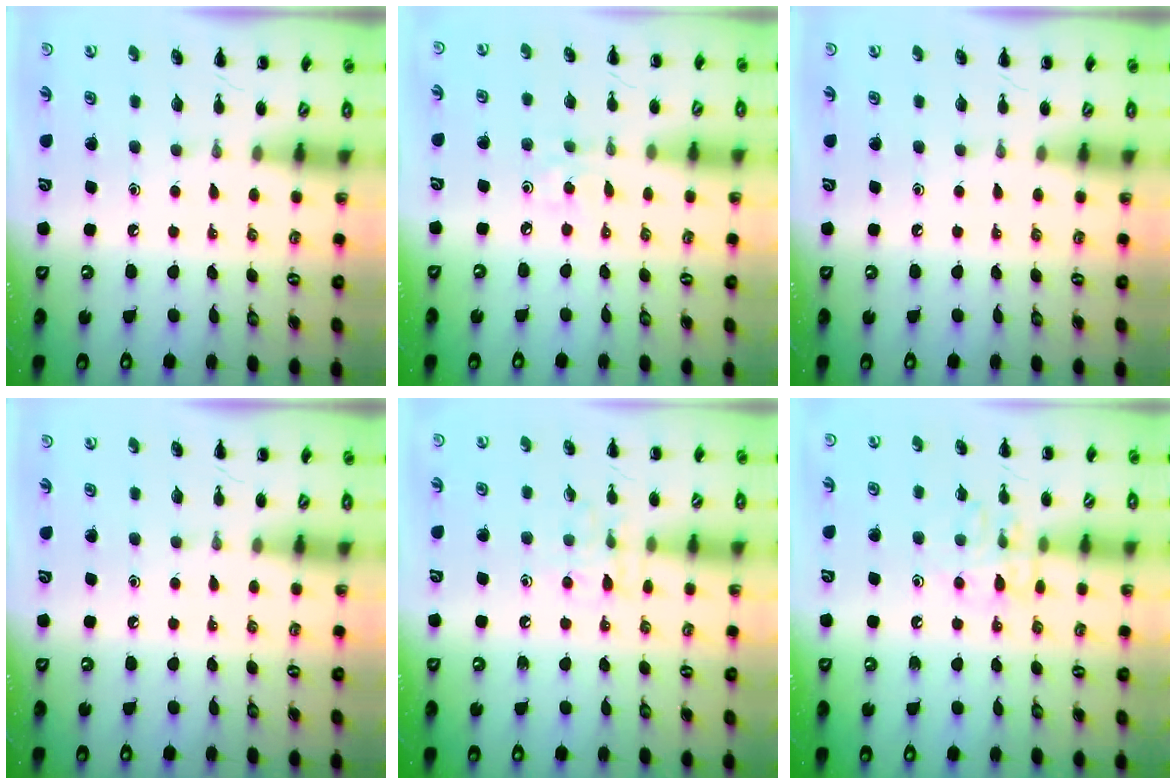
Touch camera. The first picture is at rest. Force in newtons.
{"total": 2.0, "press": 1.9, "slide": 0.6}
{"total": 0.0}
{"total": 0.0}
{"total": 6.9, "press": 6.7, "slide": 1.4}
{"total": 9.9, "press": 9.8, "slide": 0.7}